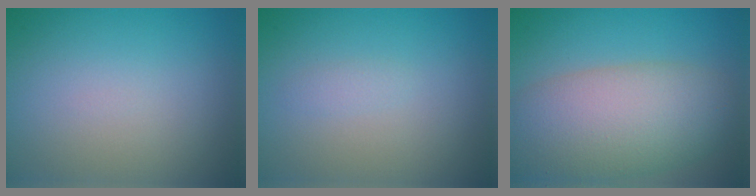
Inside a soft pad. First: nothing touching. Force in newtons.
{"total": 0.6, "press": 0.6, "slide": 0.0}
{"total": 9.2, "press": 9.1, "slide": 0.7}